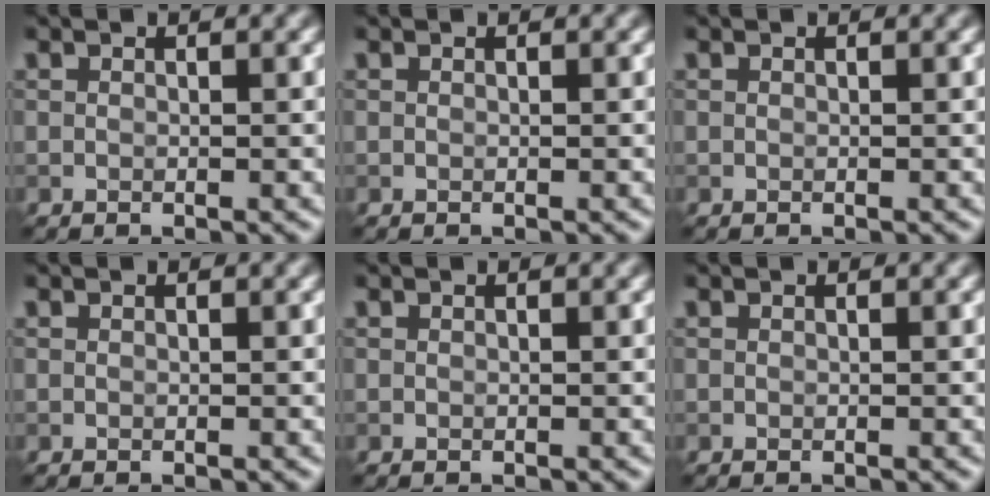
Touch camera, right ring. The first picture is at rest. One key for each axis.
{"total": 0.0}
{"total": 0.0}
{"total": 0.0}
{"total": 0.0}
{"total": 0.0}